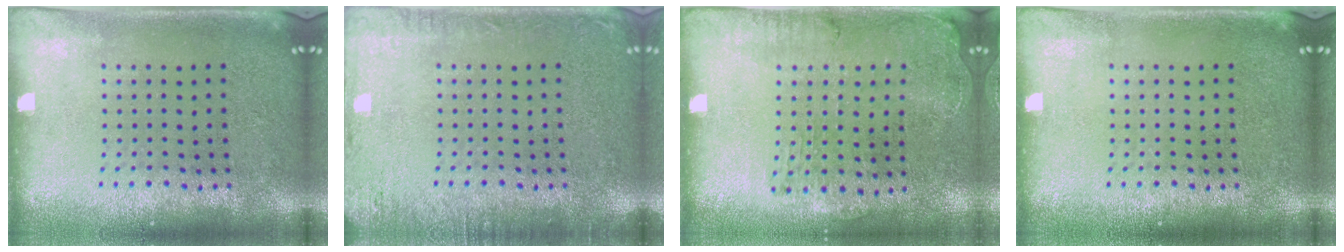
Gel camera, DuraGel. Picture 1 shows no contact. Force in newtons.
{"total": 2.2, "press": 2.1, "slide": 0.3}
{"total": 1.2, "press": 1.2, "slide": 0.3}
{"total": 0.0}